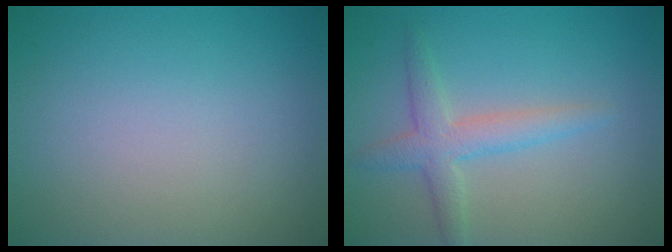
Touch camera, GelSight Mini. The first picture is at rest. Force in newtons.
{"total": 3.0, "press": 3.0, "slide": 0.1}